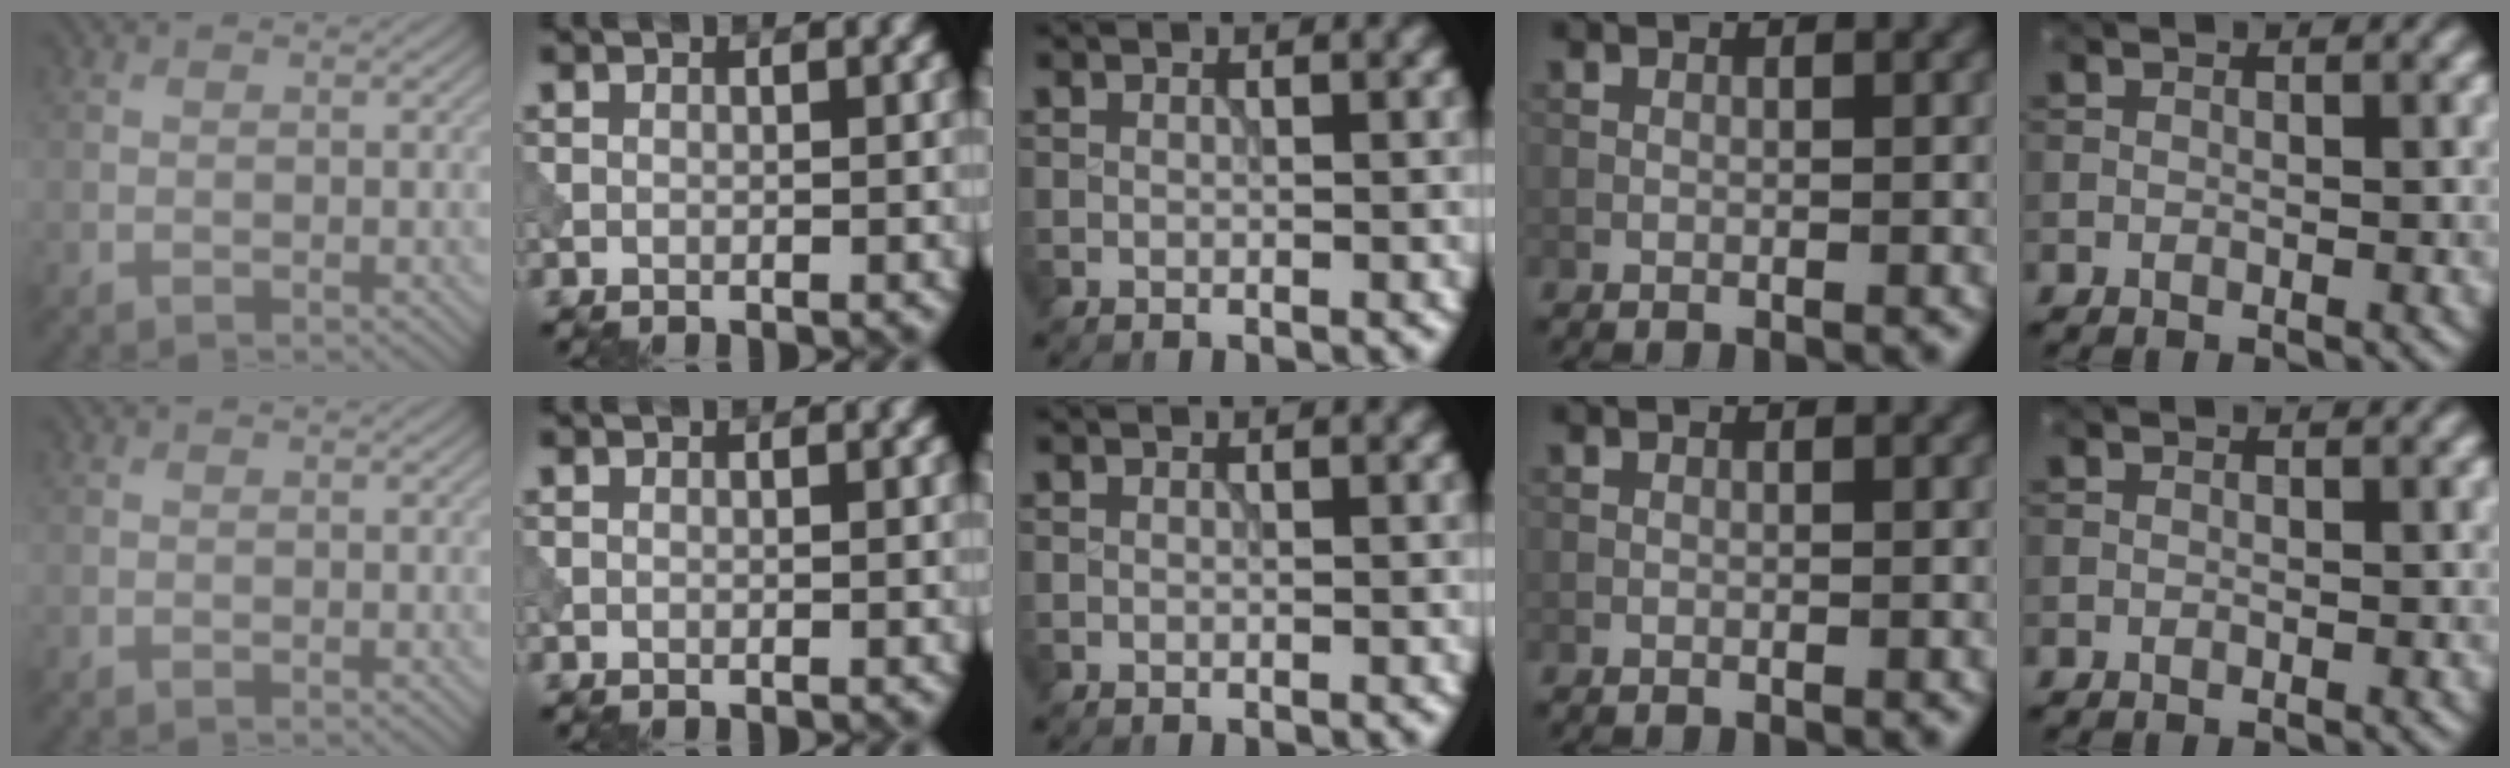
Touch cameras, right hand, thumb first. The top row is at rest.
{}